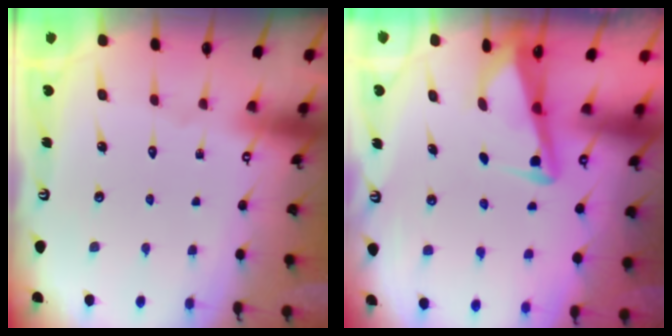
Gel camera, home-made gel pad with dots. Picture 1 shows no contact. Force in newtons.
{"total": 3.5, "press": 3.4, "slide": 0.8}